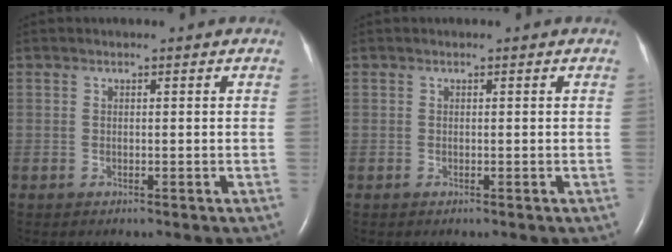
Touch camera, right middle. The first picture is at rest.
{"total": 0.0}